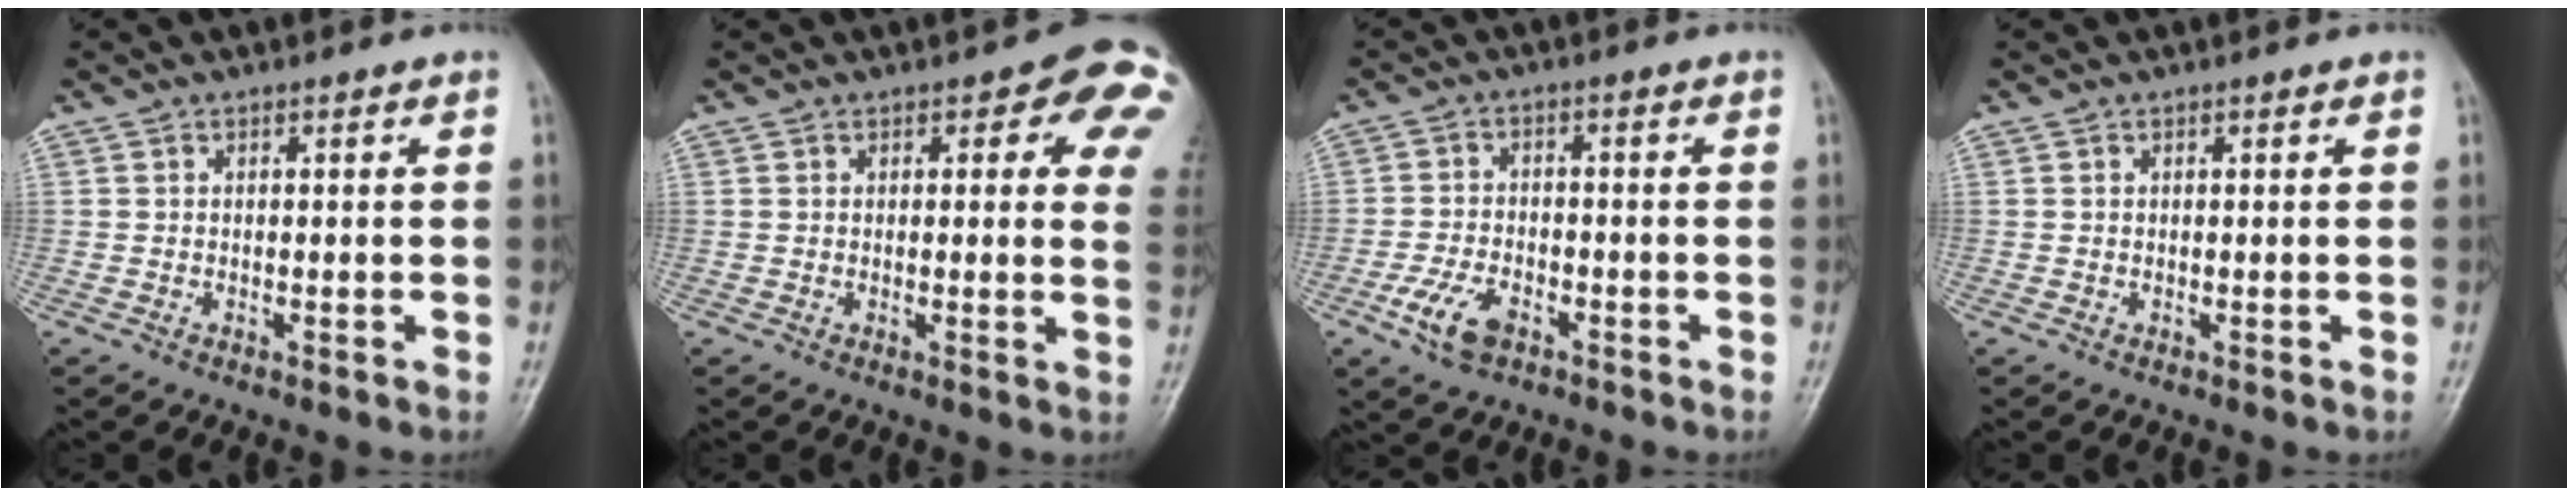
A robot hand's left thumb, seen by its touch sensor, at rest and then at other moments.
{"total": 10.6, "force": [3.8, 4.2, 9.0], "torque": [-0.056, -0.006, 0.031]}
{"total": 6.5, "force": [-3.4, 3.5, 4.3], "torque": [-0.087, 0.013, -0.063]}
{"total": 0.0}